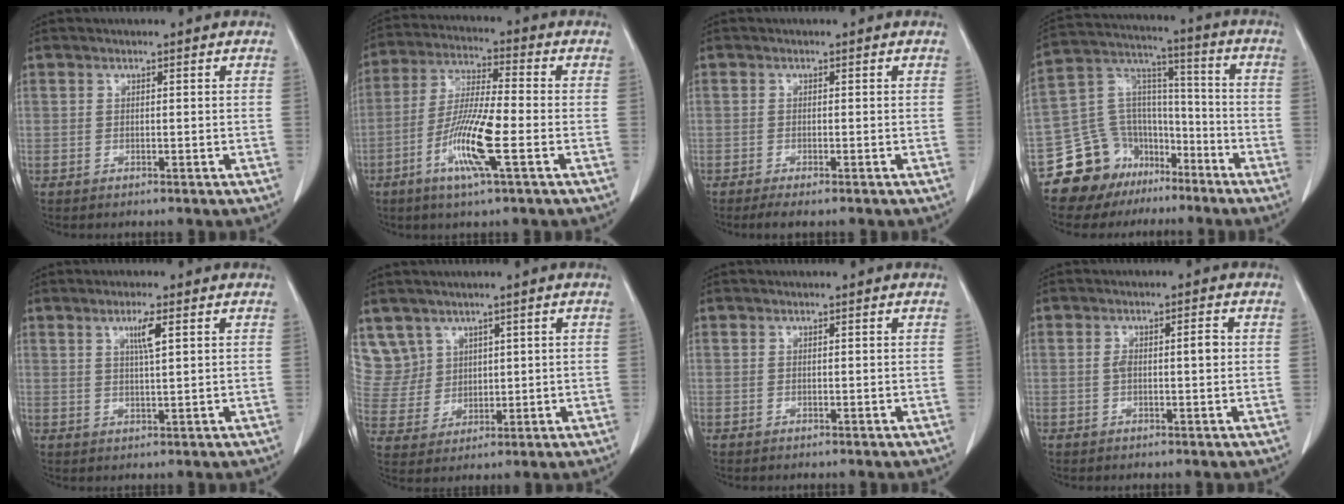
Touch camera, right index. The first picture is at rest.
{"total": 11.3, "force": [-4.0, 0.6, 10.6], "torque": [-0.210, -0.011, -0.080]}
{"total": 3.2, "force": [-2.4, 0.5, 2.0], "torque": [-0.025, -0.008, -0.034]}
{"total": 14.0, "force": [-9.5, 9.9, 2.8], "torque": [-0.051, 0.095, -0.158]}
{"total": 3.3, "force": [1.4, 0.0, 3.0], "torque": [-0.054, -0.002, 0.024]}
{"total": 8.0, "force": [4.8, 6.4, 0.0], "torque": [-0.008, 0.018, 0.112]}
{"total": 0.0}
{"total": 3.3, "force": [0.2, 1.0, 3.2], "torque": [-0.060, 0.011, 0.006]}